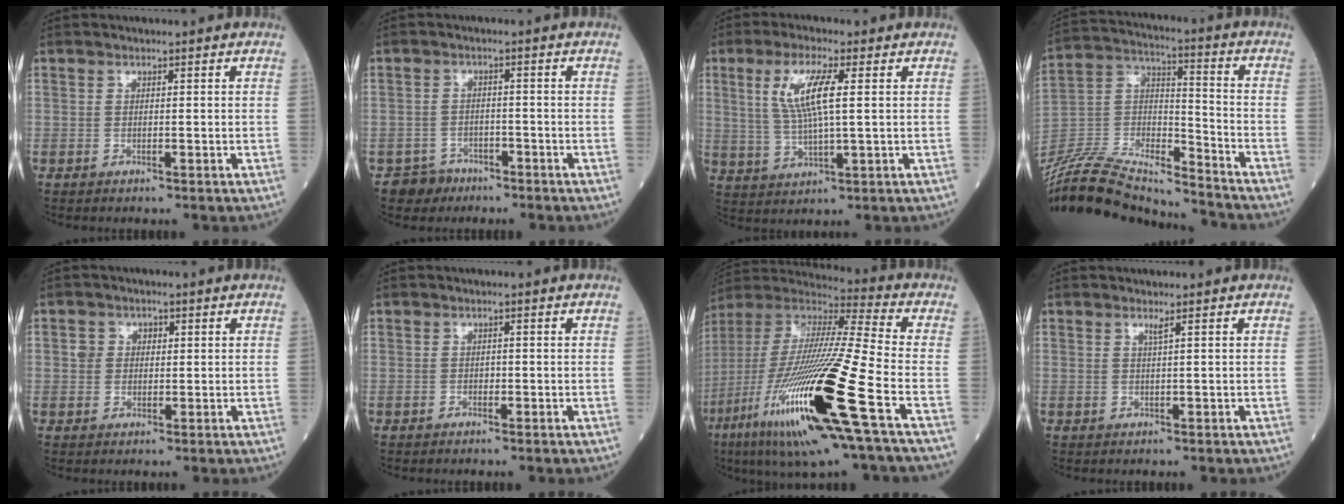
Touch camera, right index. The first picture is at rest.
{"total": 3.1, "force": [-2.2, 2.2, -0.4], "torque": [0.009, 0.009, -0.037]}
{"total": 8.1, "force": [2.2, 1.1, 7.7], "torque": [-0.165, 0.006, 0.048]}
{"total": 23.9, "force": [-22.5, 2.6, 7.5], "torque": [-0.181, -0.006, -0.386]}
{"total": 2.8, "force": [0.6, 2.5, 1.1], "torque": [-0.015, 0.010, 0.009]}
{"total": 0.0}
{"total": 26.8, "force": [-9.9, 1.7, 24.9], "torque": [-0.505, -0.057, -0.189]}
{"total": 1.0, "force": [0.6, -0.5, 0.6], "torque": [-0.022, -0.007, 0.015]}